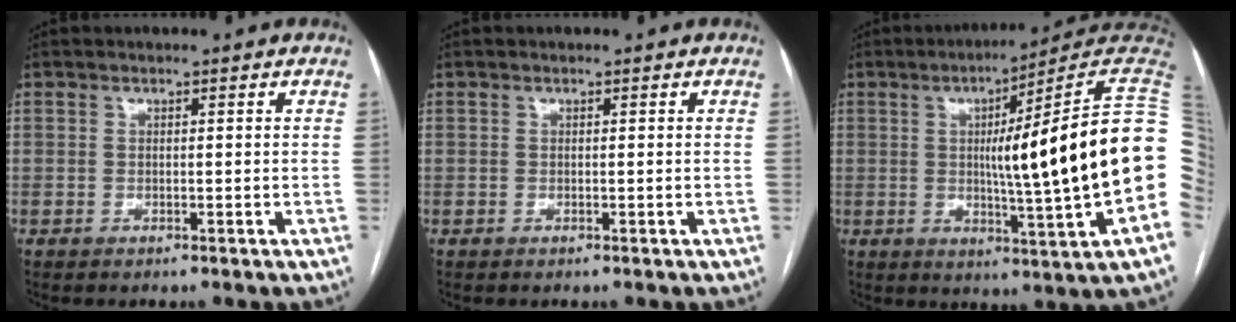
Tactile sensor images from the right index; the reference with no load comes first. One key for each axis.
{"total": 0.0}
{"total": 23.2, "fx": 1.4, "fy": -0.6, "fz": 23.2, "tx": -0.207, "ty": 0.020, "tz": 0.008}